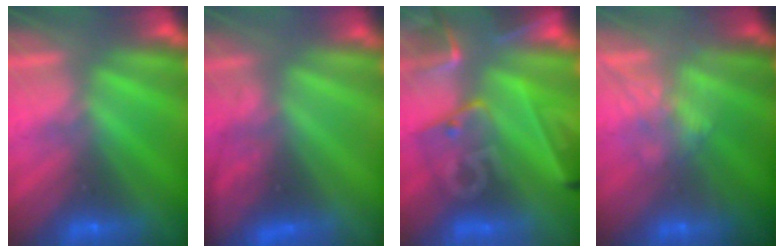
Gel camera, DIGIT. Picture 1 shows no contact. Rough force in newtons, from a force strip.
{"total": 3.4}
{"total": 8.1}
{"total": 7.4}